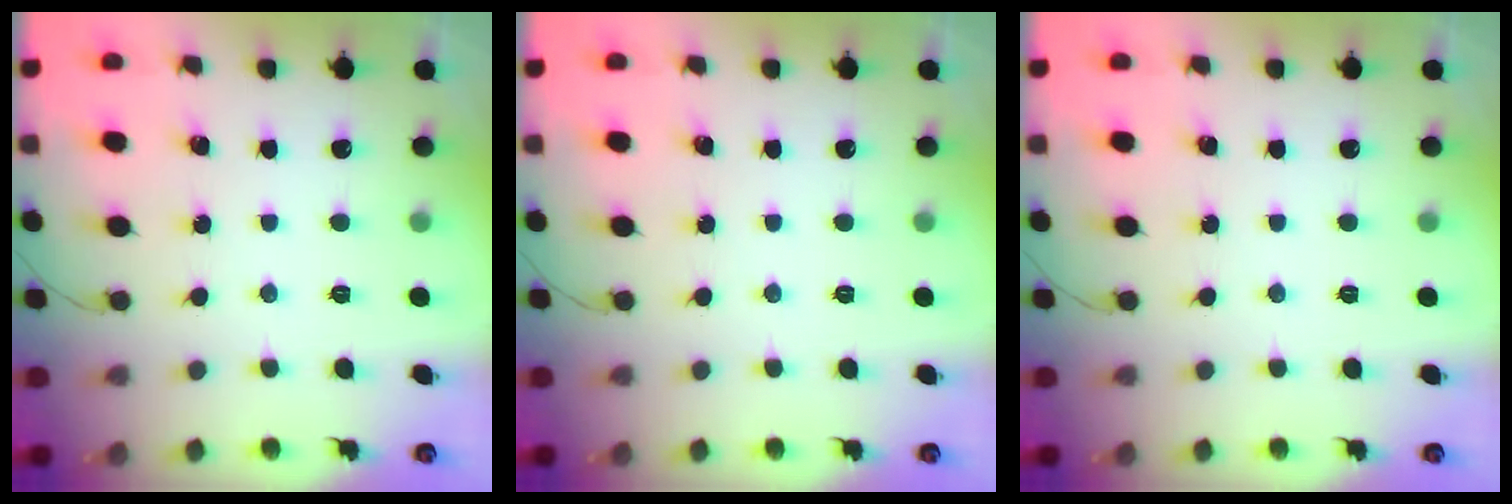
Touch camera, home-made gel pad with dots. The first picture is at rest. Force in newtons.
{"total": 0.0}
{"total": 0.0}